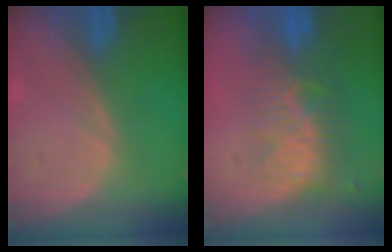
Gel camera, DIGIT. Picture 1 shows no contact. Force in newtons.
{"total": 8.2, "press": 7.3, "slide": 3.7}